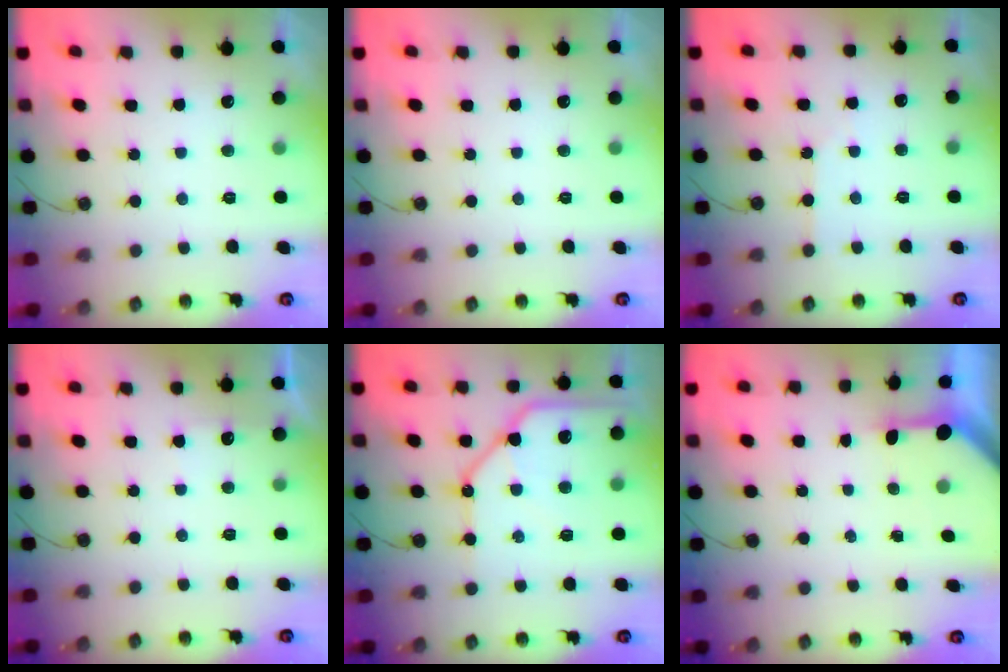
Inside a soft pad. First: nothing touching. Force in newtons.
{"total": 0.0}
{"total": 2.6, "press": 2.6, "slide": 0.5}
{"total": 2.8, "press": 2.7, "slide": 0.4}
{"total": 15.8, "press": 15.7, "slide": 1.7}
{"total": 3.0, "press": 3.0, "slide": 0.2}